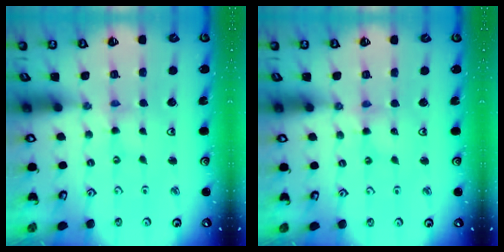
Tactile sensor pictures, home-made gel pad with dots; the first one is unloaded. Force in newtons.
{"total": 2.6, "press": 2.6, "slide": 0.2}